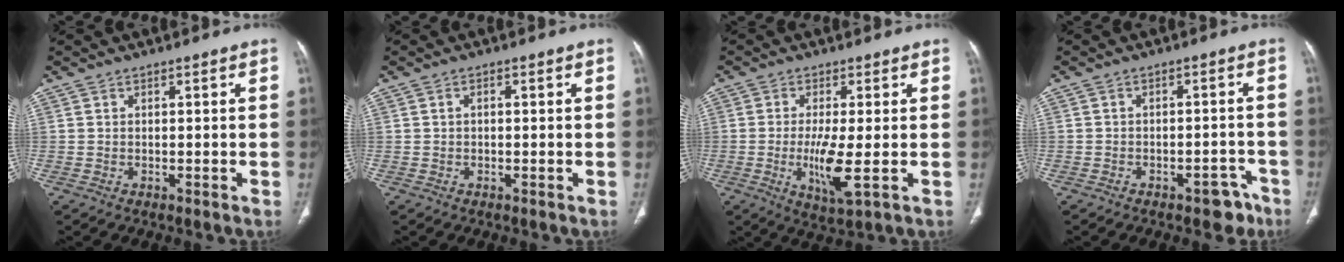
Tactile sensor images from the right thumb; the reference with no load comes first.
{"total": 0.9, "force": [0.1, 0.6, 0.7], "torque": [-0.011, 0.004, -0.001]}
{"total": 7.8, "force": [-1.2, 1.5, 7.5], "torque": [-0.153, -0.022, -0.022]}
{"total": 5.0, "force": [-3.5, 2.7, 2.5], "torque": [-0.011, 0.031, -0.042]}